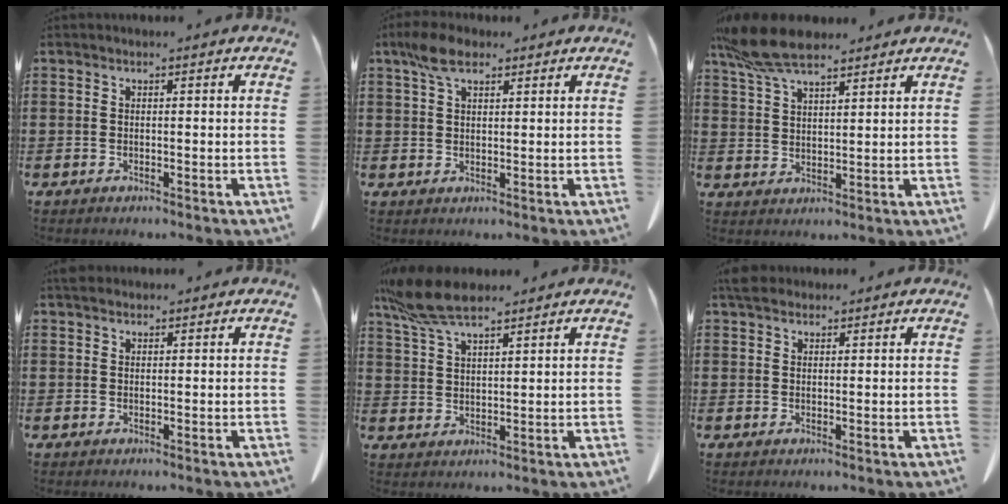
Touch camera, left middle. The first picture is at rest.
{"total": 4.8, "force": [3.1, 2.2, 3.0], "torque": [-0.069, 0.008, 0.057]}
{"total": 9.1, "force": [7.2, 2.6, 4.8], "torque": [-0.115, -0.010, 0.138]}
{"total": 1.4, "force": [1.2, 0.6, 0.4], "torque": [-0.012, 0.001, 0.025]}
{"total": 8.3, "force": [6.5, 2.0, 4.7], "torque": [-0.117, -0.011, 0.122]}
{"total": 2.7, "force": [2.2, 1.2, 1.0], "torque": [-0.020, 0.002, 0.042]}